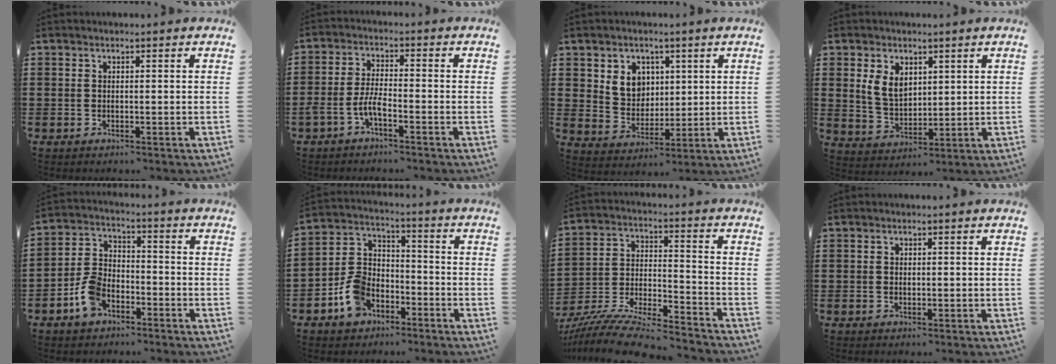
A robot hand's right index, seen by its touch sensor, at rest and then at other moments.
{"total": 4.3, "force": [-2.5, 1.0, 3.4], "torque": [-0.087, -0.004, -0.053]}
{"total": 6.0, "force": [2.2, 5.2, 2.0], "torque": [-0.056, 0.014, 0.039]}
{"total": 5.9, "force": [2.2, 4.1, 3.6], "torque": [-0.091, 0.011, 0.037]}
{"total": 6.5, "force": [-3.8, 3.8, 3.6], "torque": [-0.096, 0.010, -0.077]}
{"total": 7.9, "force": [-4.5, 5.5, 3.4], "torque": [-0.105, 0.018, -0.092]}
{"total": 10.8, "force": [-9.9, 0.8, 4.3], "torque": [-0.086, 0.014, -0.199]}
{"total": 0.6, "force": [0.1, 0.6, 0.3], "torque": [-0.008, 0.003, 0.002]}